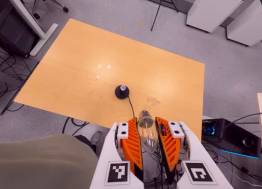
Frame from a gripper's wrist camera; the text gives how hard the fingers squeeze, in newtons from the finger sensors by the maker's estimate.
{"total": 21.3, "left": 23.5, "right": 19.0}